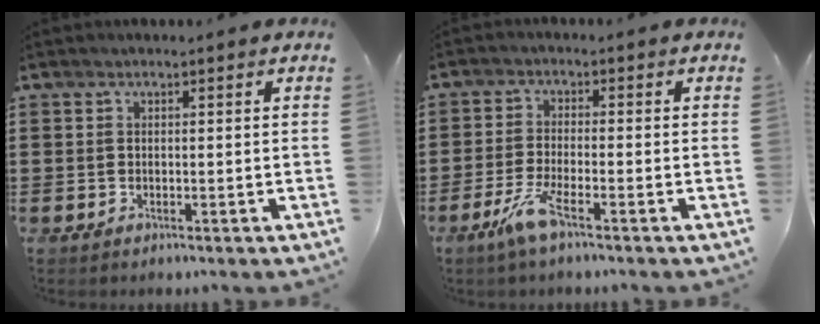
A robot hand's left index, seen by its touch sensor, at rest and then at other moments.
{"total": 5.2, "force": [-3.0, 0.5, 4.2], "torque": [-0.104, -0.017, -0.060]}